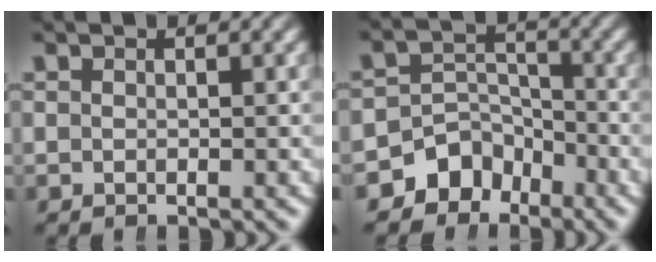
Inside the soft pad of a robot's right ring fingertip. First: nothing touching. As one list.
[{"total": 6.9, "force": [-4.0, 5.2, 2.0], "torque": [-0.023, -0.015, -0.071]}]